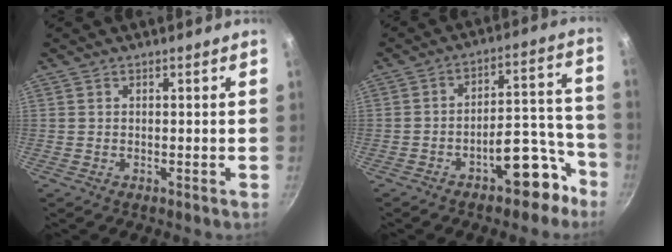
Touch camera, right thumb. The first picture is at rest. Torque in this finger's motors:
{"motor_torque": [2.92, 1.27, 1.32, -1.34, 0.37]}